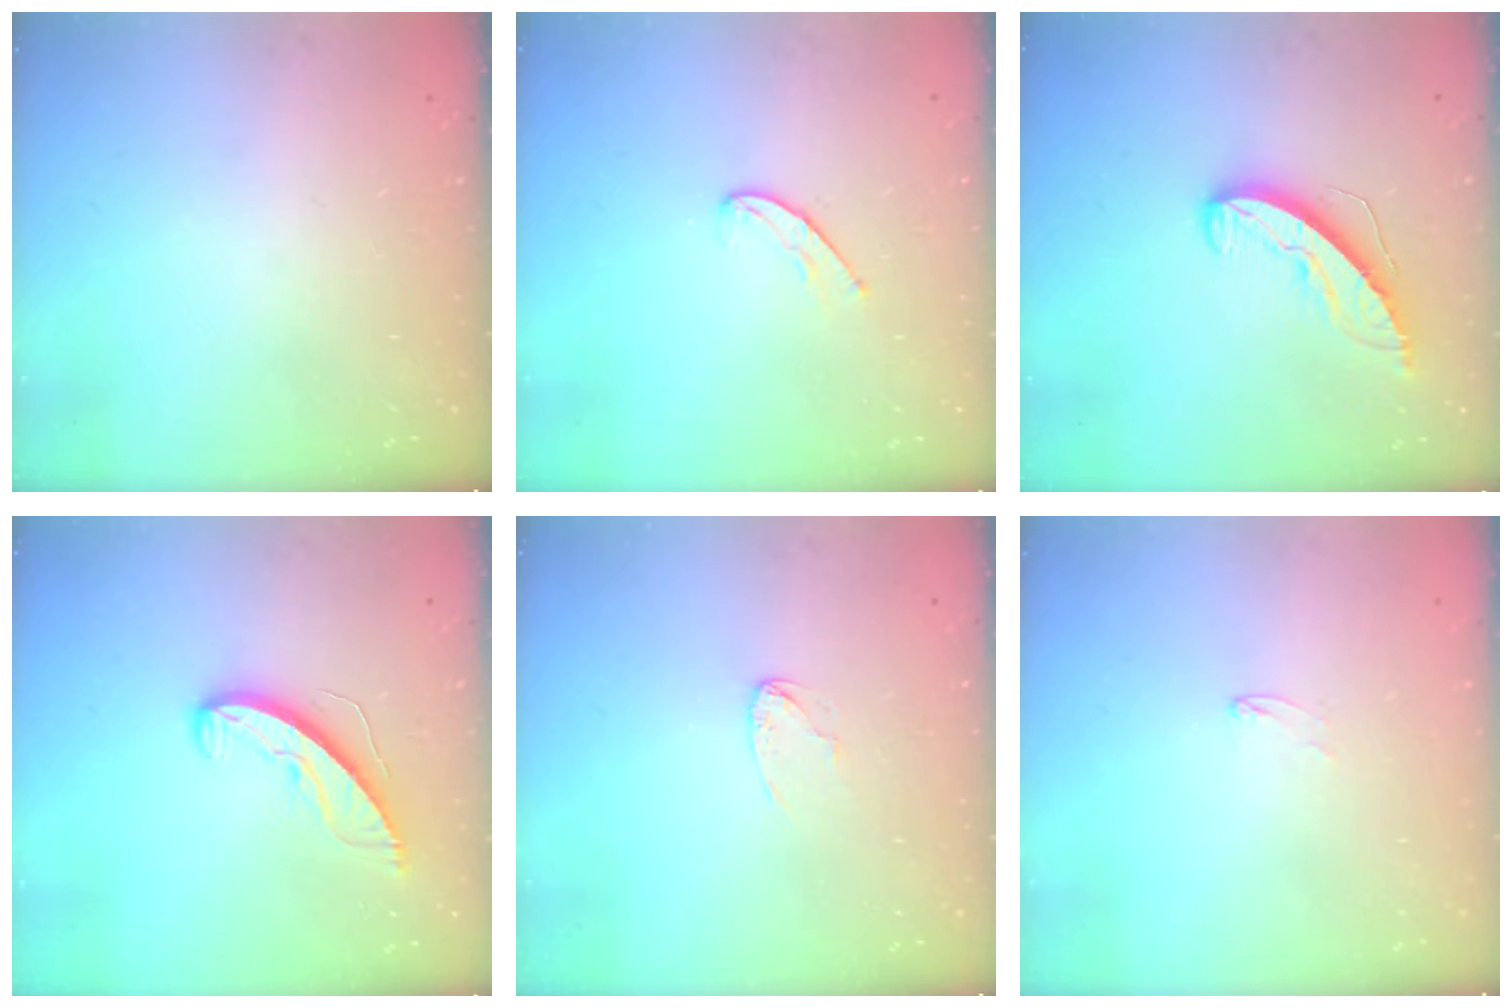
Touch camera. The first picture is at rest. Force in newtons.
{"total": 6.5, "press": 6.4, "slide": 0.6}
{"total": 8.4, "press": 8.4, "slide": 0.2}
{"total": 8.8, "press": 8.7, "slide": 1.1}
{"total": 2.6, "press": 2.6, "slide": 0.2}
{"total": 3.1, "press": 3.1, "slide": 0.2}